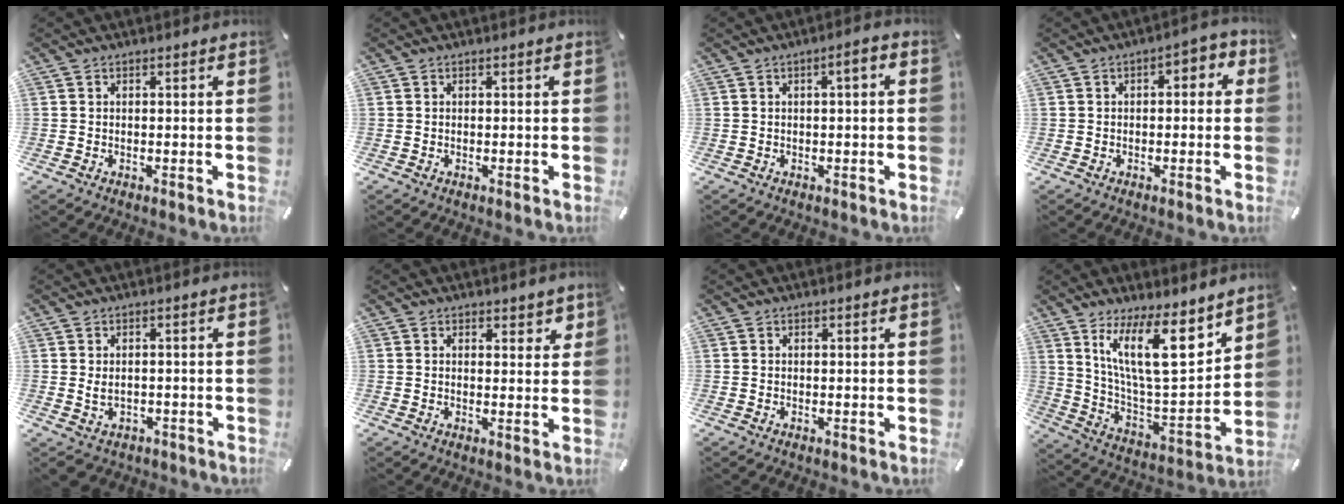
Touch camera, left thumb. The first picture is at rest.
{"total": 0.0}
{"total": 3.0, "force": [0.1, 0.7, 2.9], "torque": [-0.047, 0.004, -0.004]}
{"total": 3.2, "force": [-1.0, 1.7, 2.6], "torque": [-0.040, 0.014, -0.024]}
{"total": 2.8, "force": [-0.6, 2.1, 1.8], "torque": [-0.041, 0.001, -0.013]}
{"total": 2.7, "force": [1.8, 1.7, 0.9], "torque": [0.001, -0.010, 0.028]}
{"total": 0.0}
{"total": 19.1, "force": [11.0, 6.4, 14.2], "torque": [-0.245, -0.067, 0.182]}